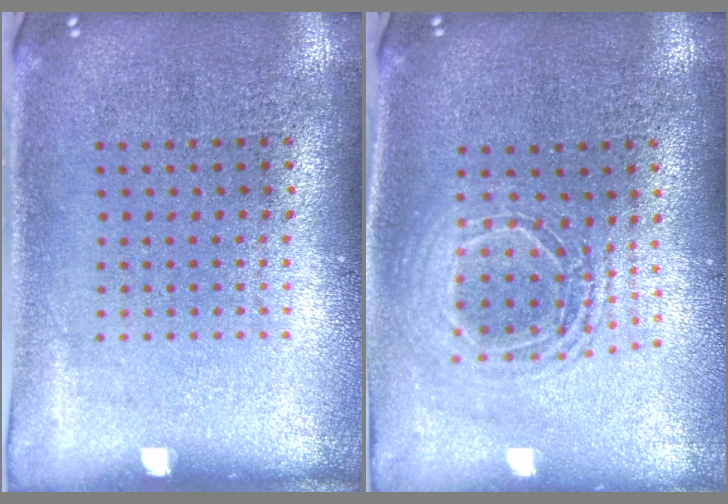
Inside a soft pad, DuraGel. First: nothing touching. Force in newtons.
{"total": 1.6, "press": 1.3, "slide": 0.8}